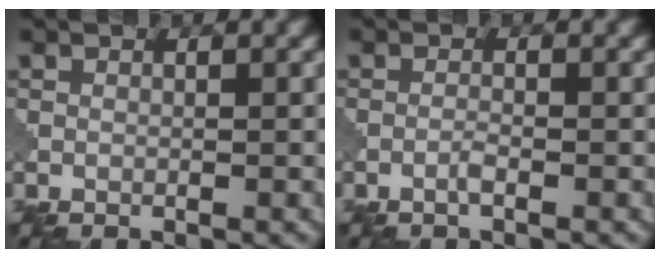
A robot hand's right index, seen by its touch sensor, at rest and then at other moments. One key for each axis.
{"total": 0.9, "fx": -0.5, "fy": 0.1, "fz": 0.7, "tx": -0.015, "ty": 0.003, "tz": -0.013}